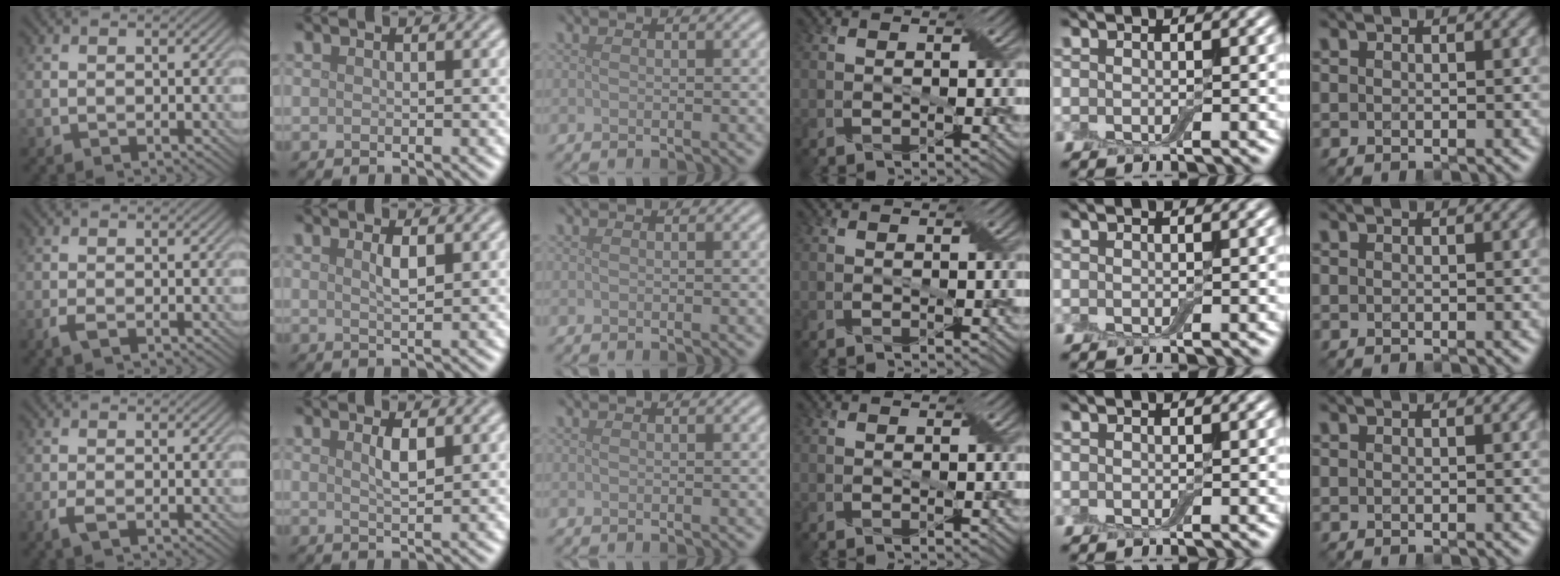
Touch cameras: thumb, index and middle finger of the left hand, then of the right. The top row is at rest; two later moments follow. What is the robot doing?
{"motion": "insert", "object": "box of matches"}